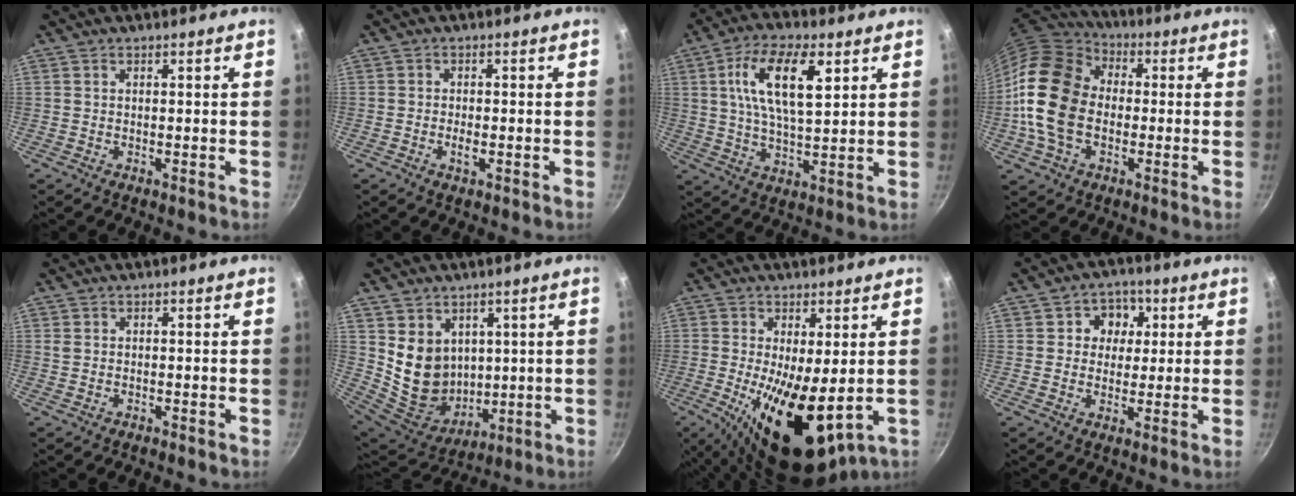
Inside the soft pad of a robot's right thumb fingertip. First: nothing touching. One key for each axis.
{"total": 2.0, "fx": -0.7, "fy": 1.2, "fz": 1.5, "tx": -0.026, "ty": 0.006, "tz": -0.014}
{"total": 13.2, "fx": 4.5, "fy": 5.4, "fz": 11.2, "tx": -0.196, "ty": -0.005, "tz": 0.079}
{"total": 18.7, "fx": -1.6, "fy": 13.5, "fz": 12.9, "tx": -0.235, "ty": 0.028, "tz": -0.039}
{"total": 0.7, "fx": -0.3, "fy": 0.5, "fz": 0.4, "tx": -0.012, "ty": 0.005, "tz": -0.005}
{"total": 13.1, "fx": 3.4, "fy": 11.1, "fz": 6.2, "tx": -0.081, "ty": -0.033, "tz": 0.086}
{"total": 14.3, "fx": -1.8, "fy": 5.9, "fz": 12.9, "tx": -0.202, "ty": -0.016, "tz": -0.011}
{"total": 6.4, "fx": 1.4, "fy": 5.7, "fz": 2.4, "tx": 0.003, "ty": 0.002, "tz": 0.011}